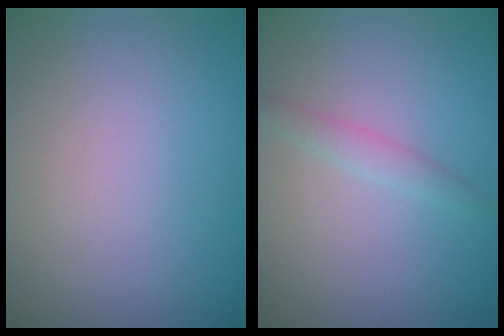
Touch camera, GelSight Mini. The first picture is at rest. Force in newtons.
{"total": 1.2, "press": 1.2, "slide": 0.1}